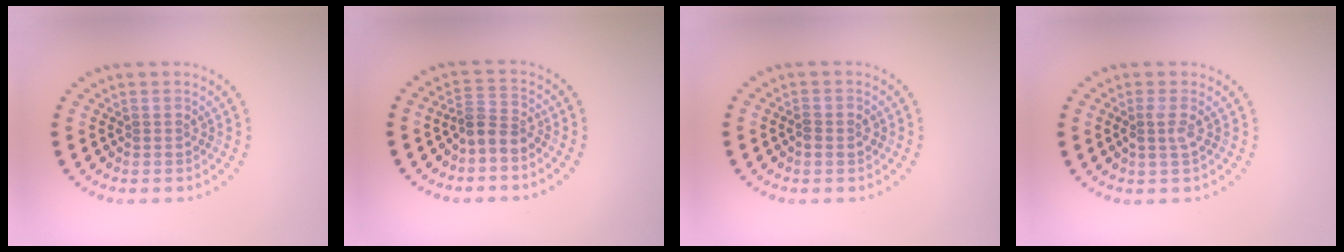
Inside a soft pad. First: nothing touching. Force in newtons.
{"total": 2.4, "press": 1.8, "slide": 1.6}
{"total": 1.2, "press": 1.2, "slide": 0.1}
{"total": 1.3, "press": 1.1, "slide": 0.8}